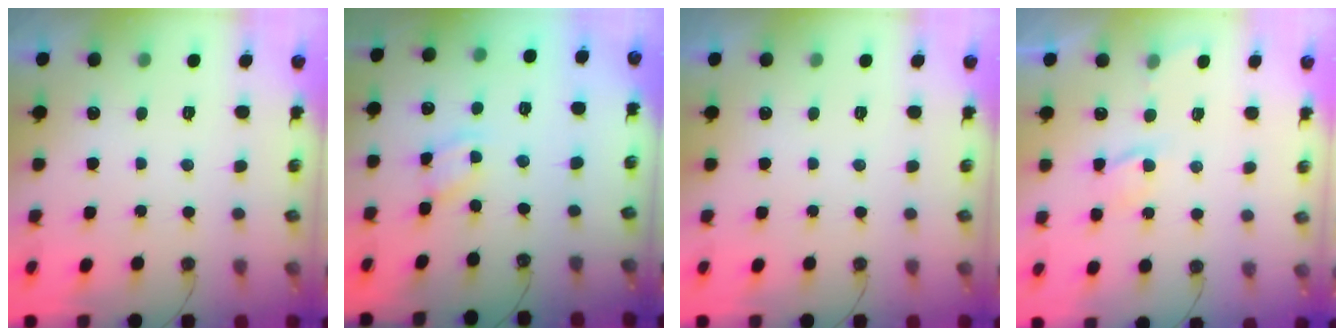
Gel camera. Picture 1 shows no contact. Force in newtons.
{"total": 2.3, "press": 2.3, "slide": 0.1}
{"total": 0.0}
{"total": 4.5, "press": 4.4, "slide": 0.6}